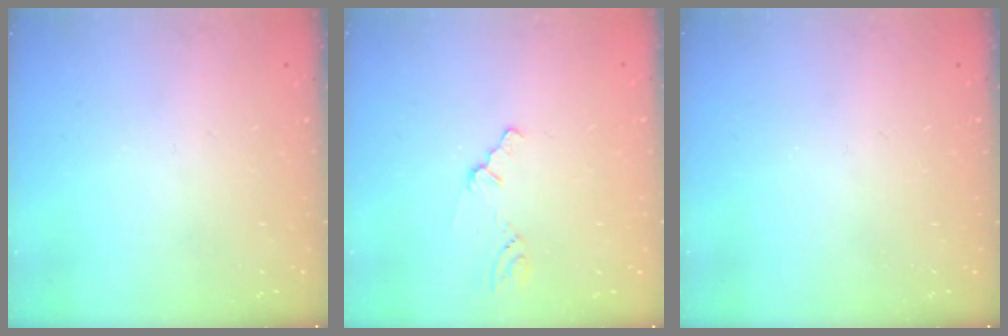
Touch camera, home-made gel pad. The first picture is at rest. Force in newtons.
{"total": 0.8, "press": 0.8, "slide": 0.2}
{"total": 0.0}